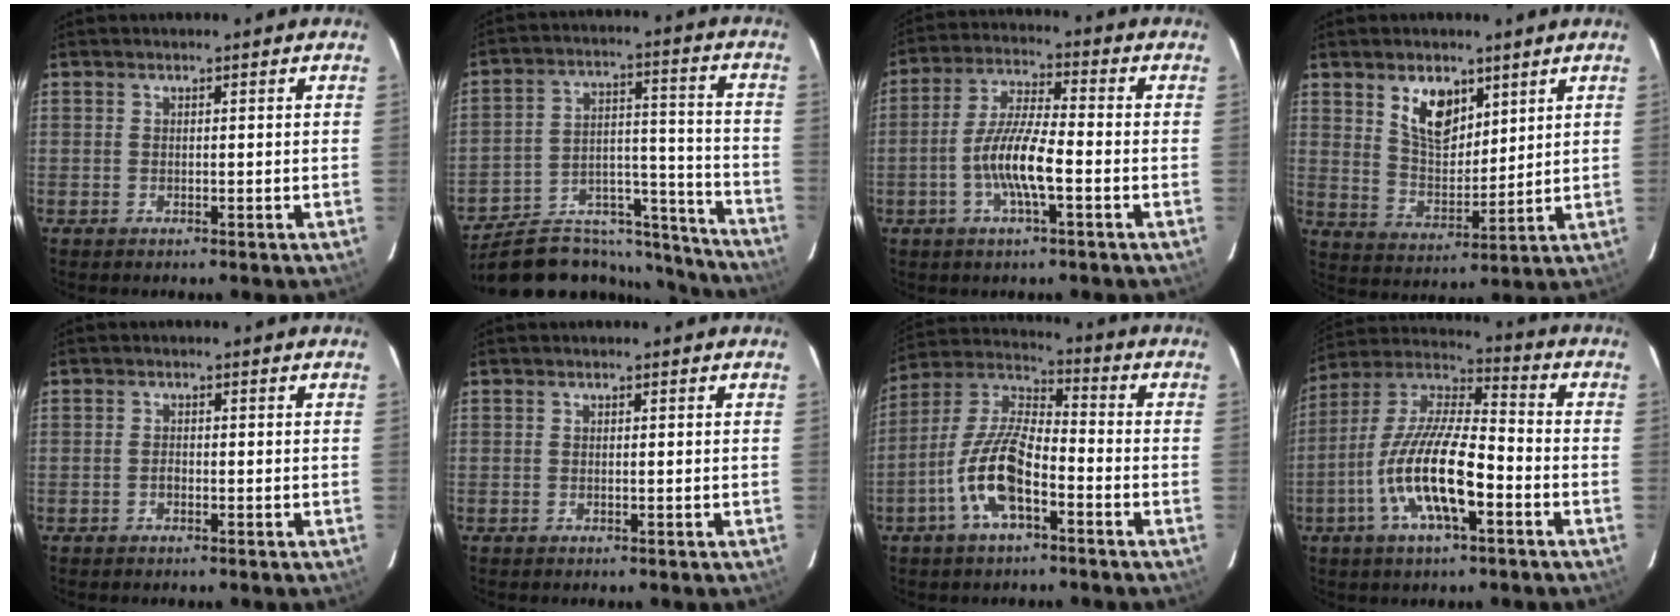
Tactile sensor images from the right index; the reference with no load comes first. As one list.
[{"total": 24.9, "force": [-22.0, 8.5, 8.0], "torque": [-0.128, 0.042, -0.302]}, {"total": 9.6, "force": [-3.1, 1.6, 9.0], "torque": [-0.181, 0.003, -0.060]}, {"total": 9.1, "force": [5.1, 5.1, 5.7], "torque": [-0.094, 0.005, 0.103]}, {"total": 1.1, "force": [-0.5, 0.8, 0.5], "torque": [-0.010, 0.003, -0.010]}, {"total": 0.0}, {"total": 12.8, "force": [-5.6, 4.5, 10.6], "torque": [-0.226, 0.003, -0.110]}, {"total": 16.5, "force": [-6.0, 4.6, 14.6], "torque": [-0.292, -0.008, -0.119]}]